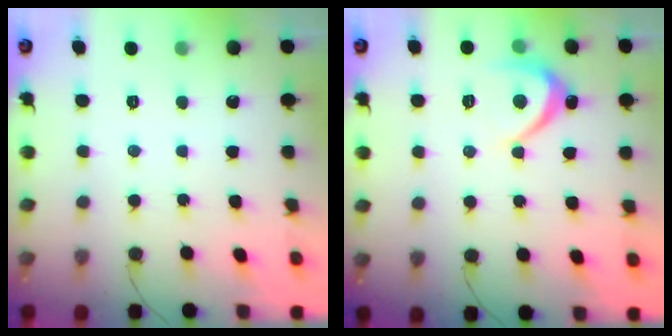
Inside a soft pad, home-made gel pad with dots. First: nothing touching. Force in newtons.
{"total": 3.9, "press": 3.9, "slide": 0.5}